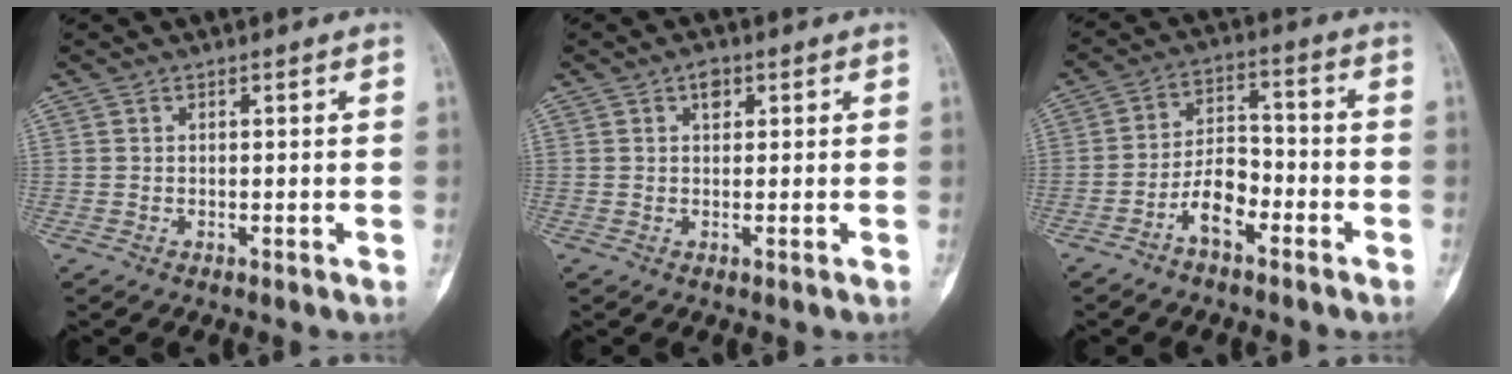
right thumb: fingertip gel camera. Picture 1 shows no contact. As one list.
[{"total": 2.0, "force": [0.8, 1.3, 1.3], "torque": [-0.014, 0.001, 0.009]}, {"total": 7.9, "force": [-4.3, 3.9, 5.4], "torque": [-0.087, 0.041, -0.082]}]